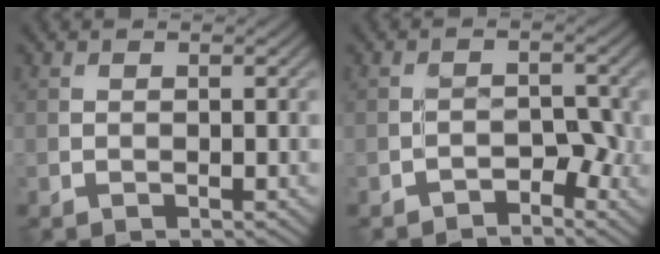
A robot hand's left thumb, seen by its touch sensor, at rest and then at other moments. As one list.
[{"total": 2.4, "force": [-1.7, 1.2, 1.2], "torque": [-0.013, 0.008, -0.028]}]